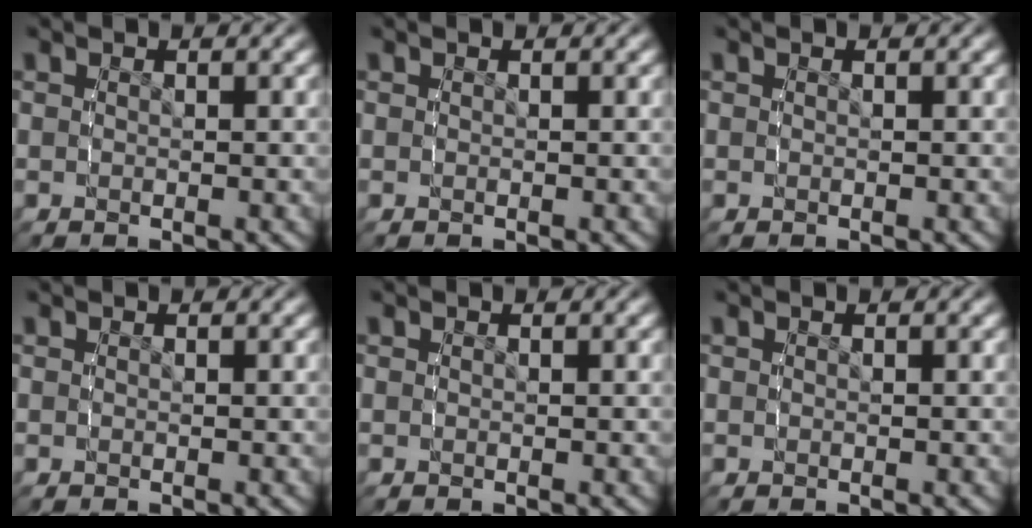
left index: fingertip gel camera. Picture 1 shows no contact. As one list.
[{"total": 0.0}, {"total": 0.0}, {"total": 0.0}, {"total": 0.0}, {"total": 0.0}]